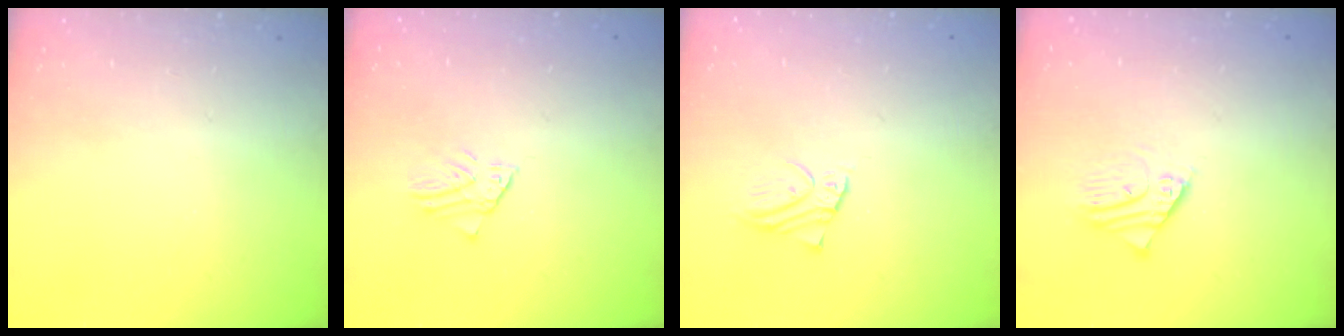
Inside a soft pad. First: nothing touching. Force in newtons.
{"total": 2.3, "press": 2.3, "slide": 0.1}
{"total": 2.6, "press": 2.6, "slide": 0.0}
{"total": 2.9, "press": 2.9, "slide": 0.3}